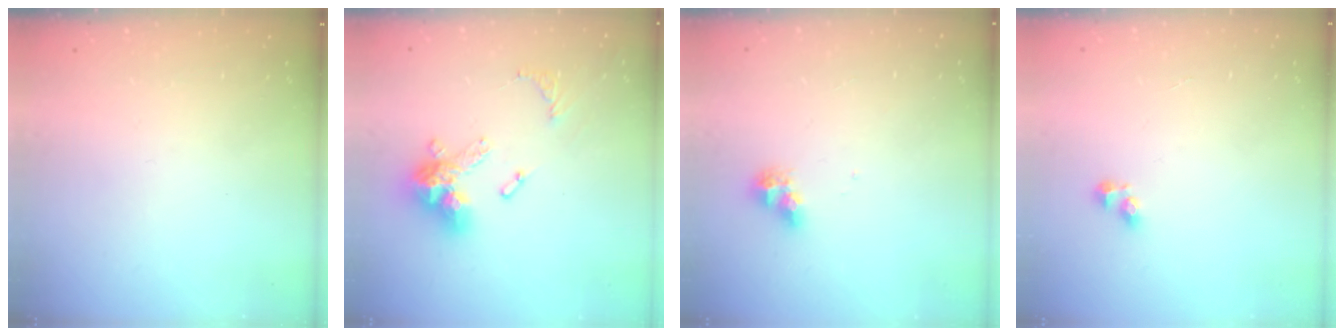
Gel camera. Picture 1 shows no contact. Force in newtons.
{"total": 14.6, "press": 14.6, "slide": 1.6}
{"total": 7.8, "press": 7.7, "slide": 0.9}
{"total": 2.5, "press": 2.5, "slide": 0.2}